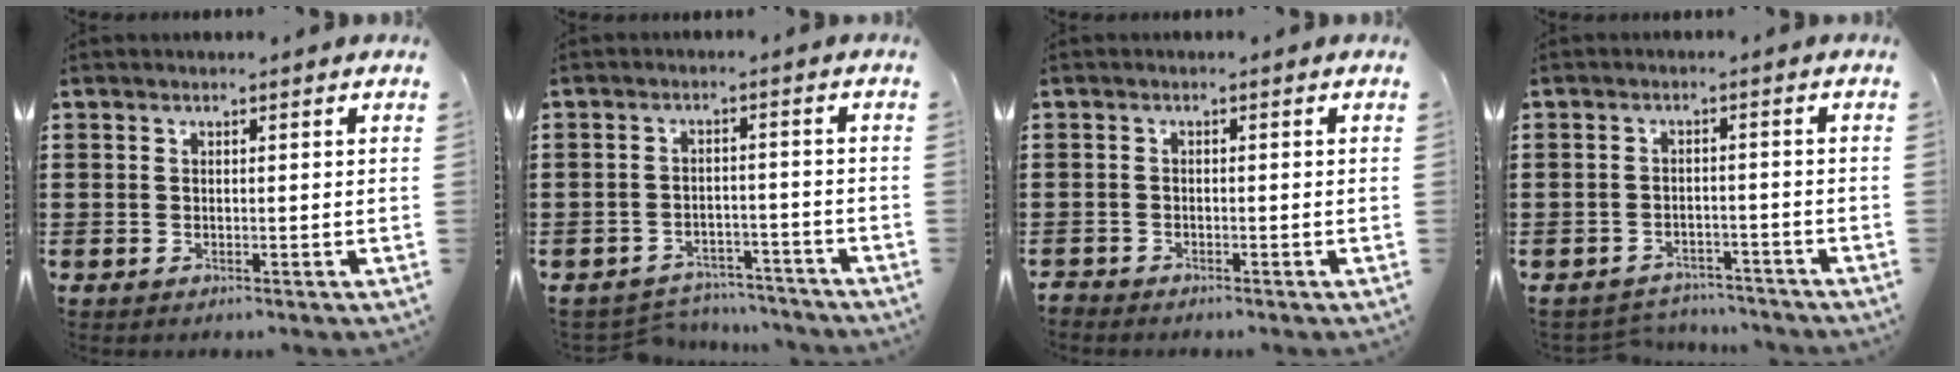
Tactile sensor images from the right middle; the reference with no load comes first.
{"total": 3.8, "force": [-3.8, 0.6, 0.0], "torque": [-0.006, 0.003, -0.081]}
{"total": 1.2, "force": [-1.2, 0.2, 0.0], "torque": [-0.004, 0.000, -0.026]}
{"total": 2.8, "force": [-2.8, 0.6, -0.2], "torque": [-0.005, 0.000, -0.061]}